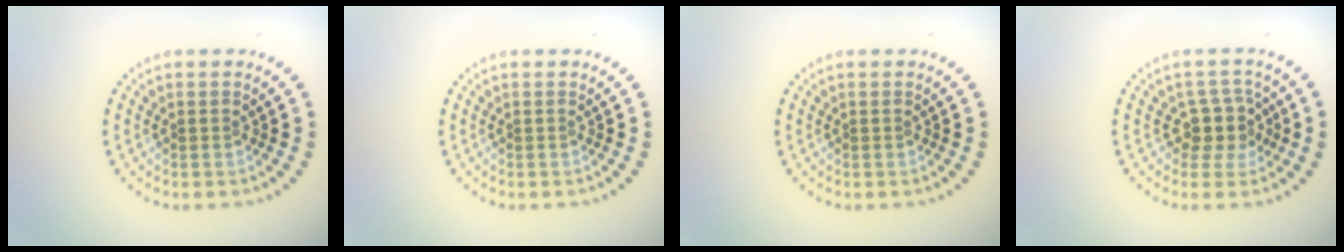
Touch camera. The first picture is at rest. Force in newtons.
{"total": 0.0}
{"total": 0.0}
{"total": 2.8, "press": 2.4, "slide": 1.5}